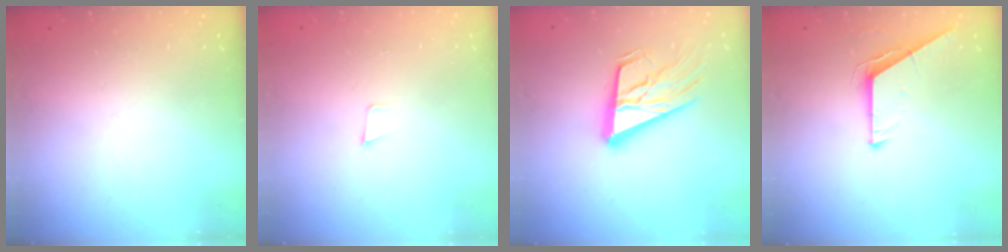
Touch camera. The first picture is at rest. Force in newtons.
{"total": 3.4, "press": 2.1, "slide": 2.7}
{"total": 20.4, "press": 19.9, "slide": 4.5}
{"total": 6.2, "press": 6.2, "slide": 0.5}